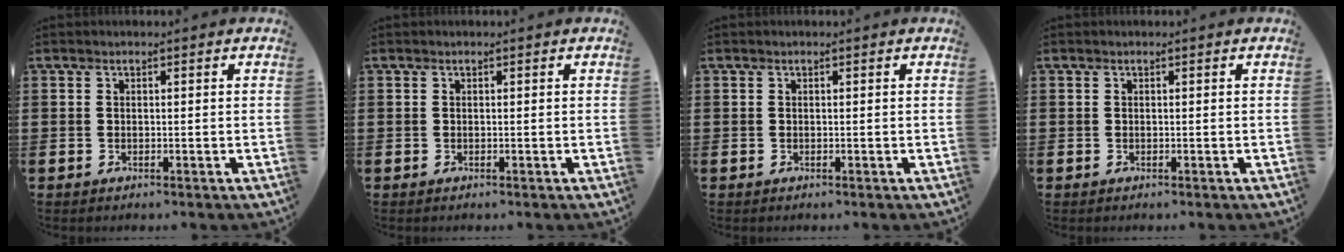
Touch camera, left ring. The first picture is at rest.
{"total": 0.0}
{"total": 0.0}
{"total": 0.0}